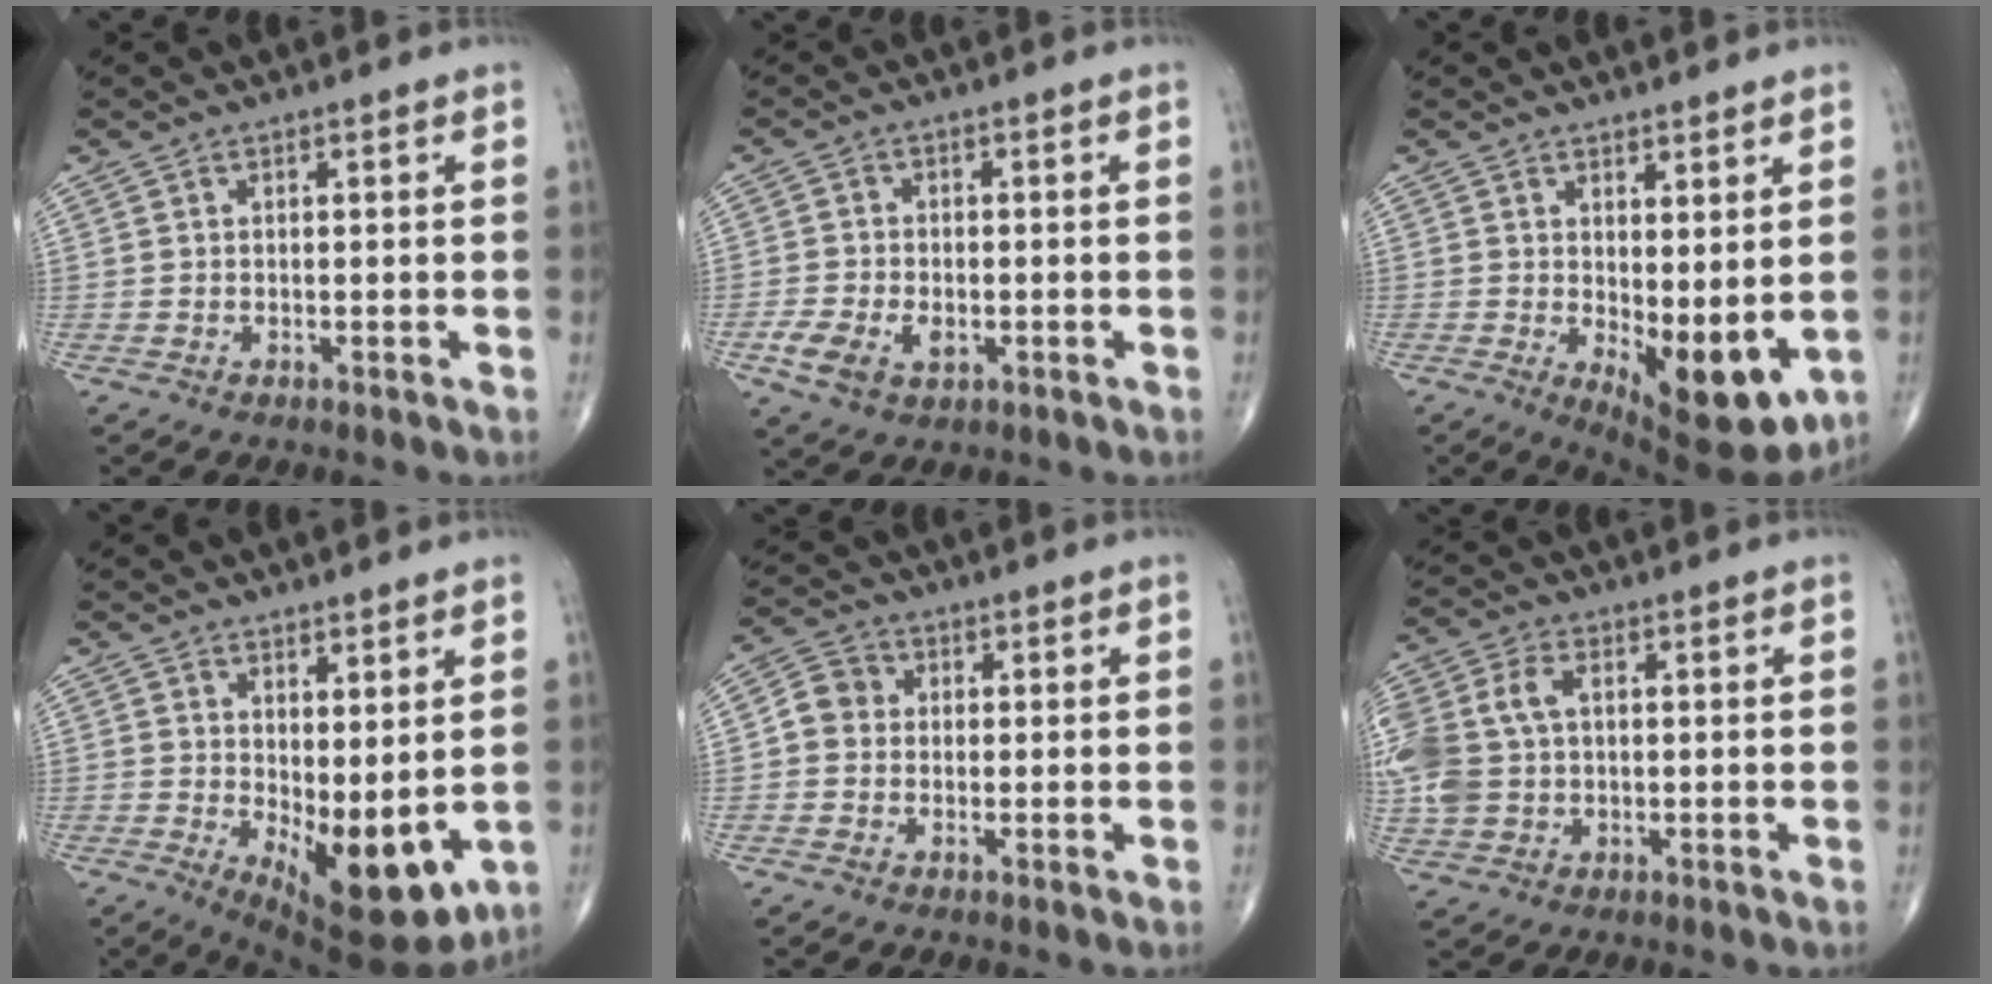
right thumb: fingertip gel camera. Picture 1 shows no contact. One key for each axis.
{"total": 7.1, "fx": -2.4, "fy": 4.6, "fz": 4.8, "tx": -0.094, "ty": 0.008, "tz": -0.038}
{"total": 11.1, "fx": -1.0, "fy": 4.6, "fz": 10.0, "tx": -0.124, "ty": -0.027, "tz": 0.003}
{"total": 12.2, "fx": -0.9, "fy": 5.3, "fz": 11.0, "tx": -0.145, "ty": -0.026, "tz": 0.008}
{"total": 4.6, "fx": -0.2, "fy": 4.2, "fz": 1.9, "tx": -0.018, "ty": 0.012, "tz": -0.015}
{"total": 13.5, "fx": 1.5, "fy": 9.7, "fz": 9.4, "tx": -0.244, "ty": 0.015, "tz": 0.030}